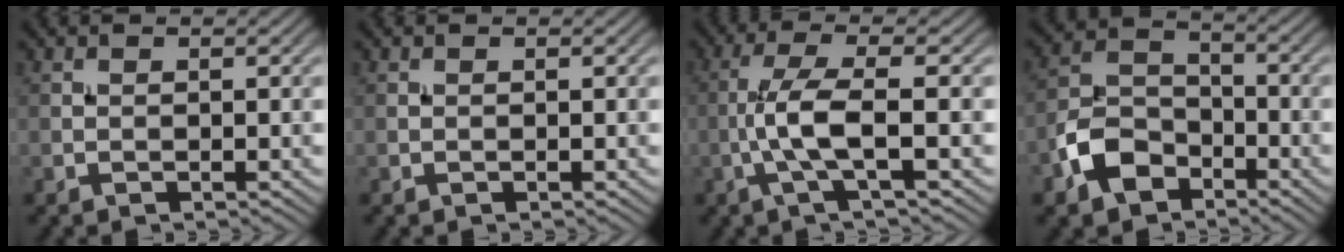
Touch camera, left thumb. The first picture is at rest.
{"total": 0.0}
{"total": 5.7, "force": [-1.2, 1.0, 5.5], "torque": [-0.114, 0.016, -0.035]}
{"total": 7.4, "force": [-4.2, 4.8, 3.8], "torque": [-0.088, 0.002, -0.099]}